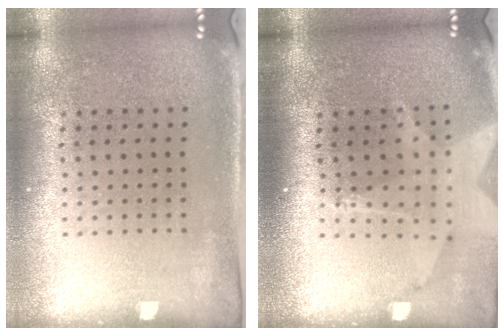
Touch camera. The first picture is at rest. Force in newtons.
{"total": 1.9, "press": 1.5, "slide": 1.2}